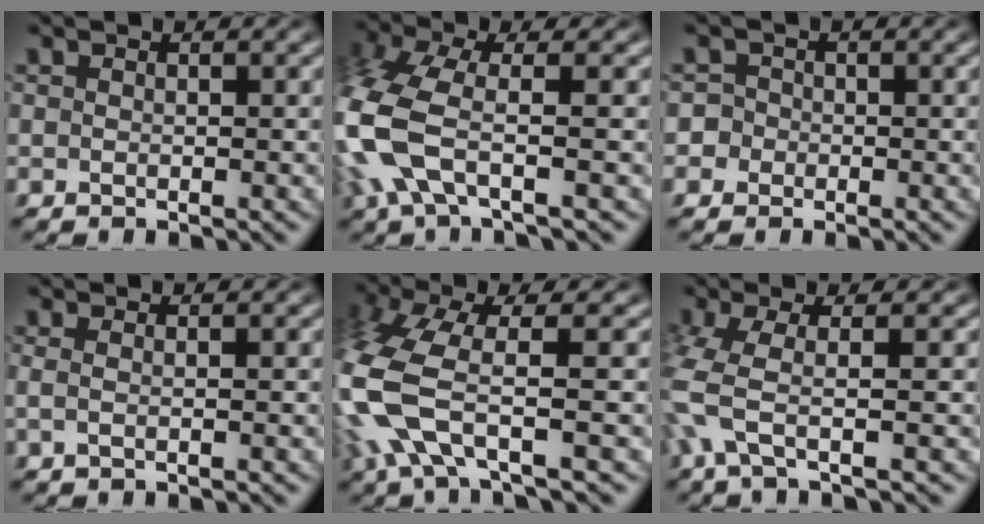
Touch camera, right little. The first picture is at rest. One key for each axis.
{"total": 7.2, "fx": -1.1, "fy": 4.9, "fz": 5.2, "tx": -0.170, "ty": -0.029, "tz": -0.013}
{"total": 4.5, "fx": -1.2, "fy": 4.3, "fz": 0.9, "tx": -0.037, "ty": -0.014, "tz": -0.025}
{"total": 1.0, "fx": -0.1, "fy": -0.3, "fz": 0.9, "tx": -0.024, "ty": -0.007, "tz": 0.002}
{"total": 7.3, "fx": -0.9, "fy": 4.2, "fz": 5.9, "tx": -0.180, "ty": -0.031, "tz": -0.008}
{"total": 4.1, "fx": -0.1, "fy": 1.9, "fz": 3.7, "tx": -0.107, "ty": -0.011, "tz": -0.002}